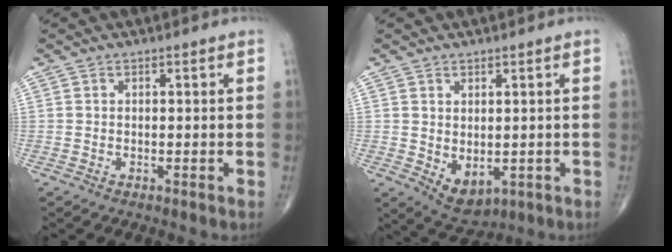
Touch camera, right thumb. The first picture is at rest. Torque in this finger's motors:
{"motor_torque": [-0.01, 0.24, -0.14, -0.23, 0.16]}